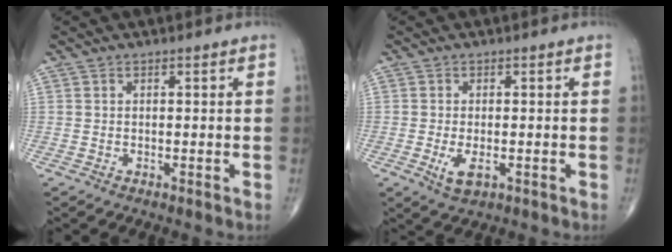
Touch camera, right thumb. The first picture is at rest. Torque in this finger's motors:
{"motor_torque": [0.16, -0.16, 0.06, 0.06, 0.12]}